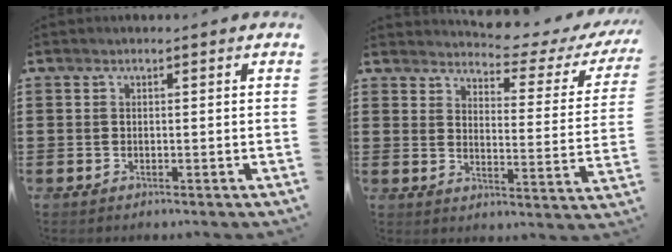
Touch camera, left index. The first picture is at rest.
{"total": 3.5, "force": [3.2, 0.3, 1.4], "torque": [-0.034, -0.032, 0.043]}